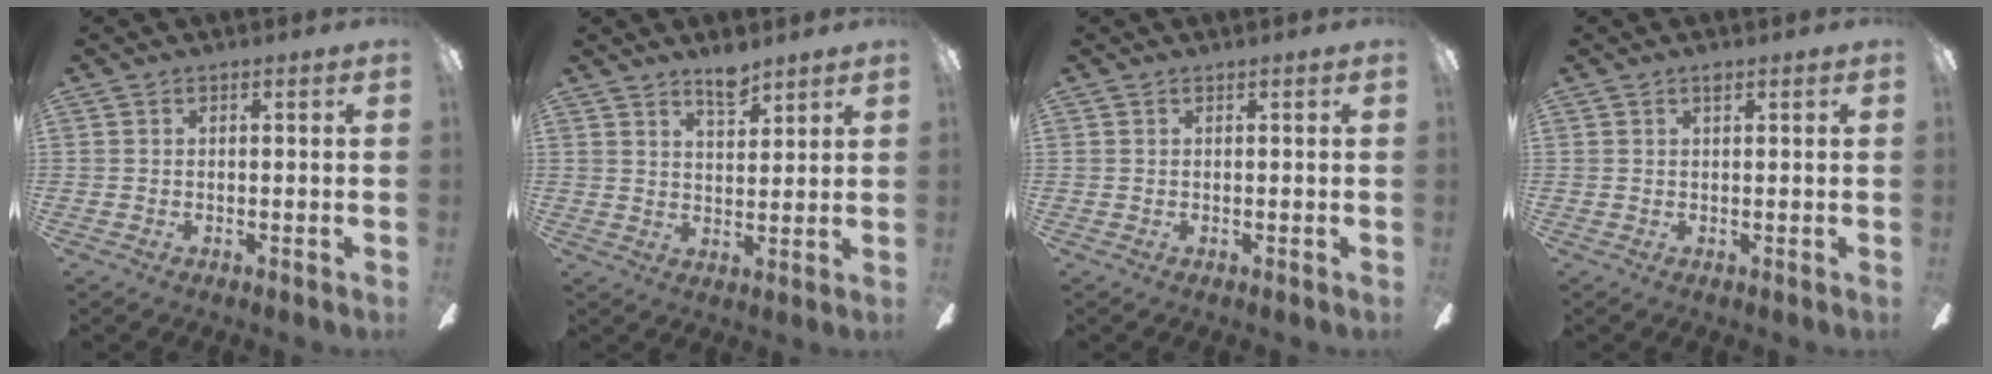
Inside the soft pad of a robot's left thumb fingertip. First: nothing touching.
{"total": 5.7, "force": [4.8, 1.9, 2.6], "torque": [-0.028, -0.032, 0.081]}
{"total": 0.0}
{"total": 0.9, "force": [0.7, 0.3, 0.6], "torque": [-0.014, 0.002, 0.012]}